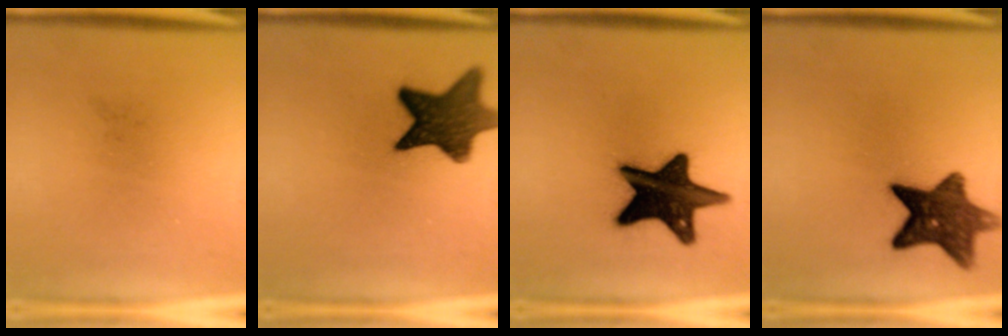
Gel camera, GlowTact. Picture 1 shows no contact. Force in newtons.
{"total": 12.4}
{"total": 17.7}
{"total": 11.2}